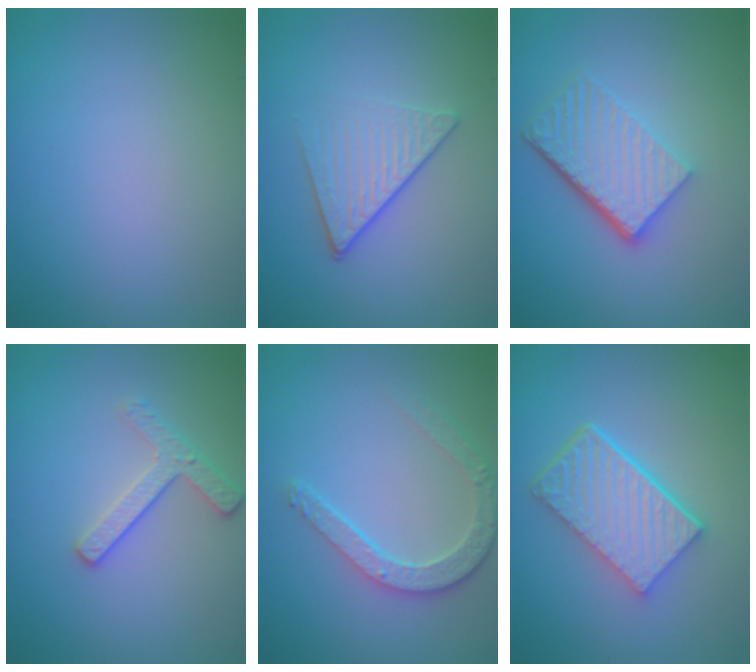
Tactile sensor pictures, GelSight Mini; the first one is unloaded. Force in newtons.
{"total": 4.2, "press": 2.9, "slide": 3.0}
{"total": 5.7, "press": 4.0, "slide": 4.1}
{"total": 2.4, "press": 2.3, "slide": 0.8}
{"total": 3.6, "press": 2.9, "slide": 2.2}
{"total": 6.1, "press": 4.4, "slide": 4.1}